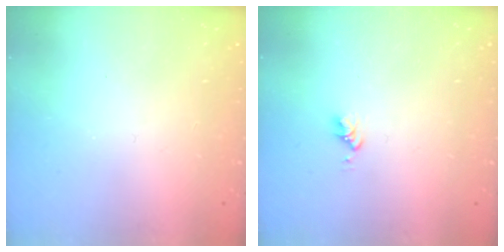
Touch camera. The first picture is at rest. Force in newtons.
{"total": 2.6, "press": 2.6, "slide": 0.4}